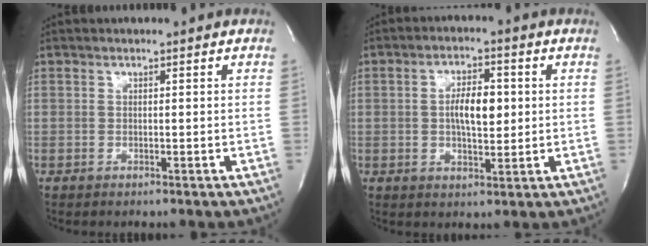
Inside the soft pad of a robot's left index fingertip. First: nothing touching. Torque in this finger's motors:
{"motor_torque": [0.38, 0.33, 0.10, 0.09]}